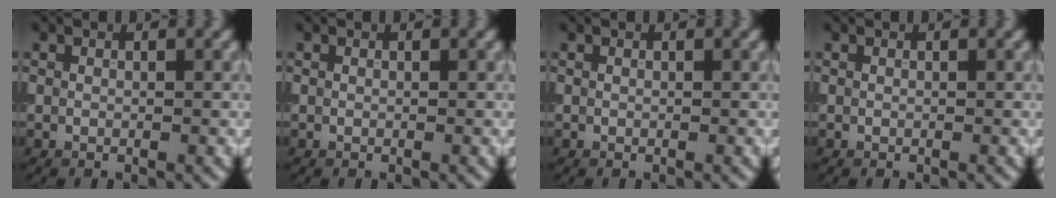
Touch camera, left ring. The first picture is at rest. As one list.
[{"total": 0.0}, {"total": 0.0}, {"total": 0.0}]